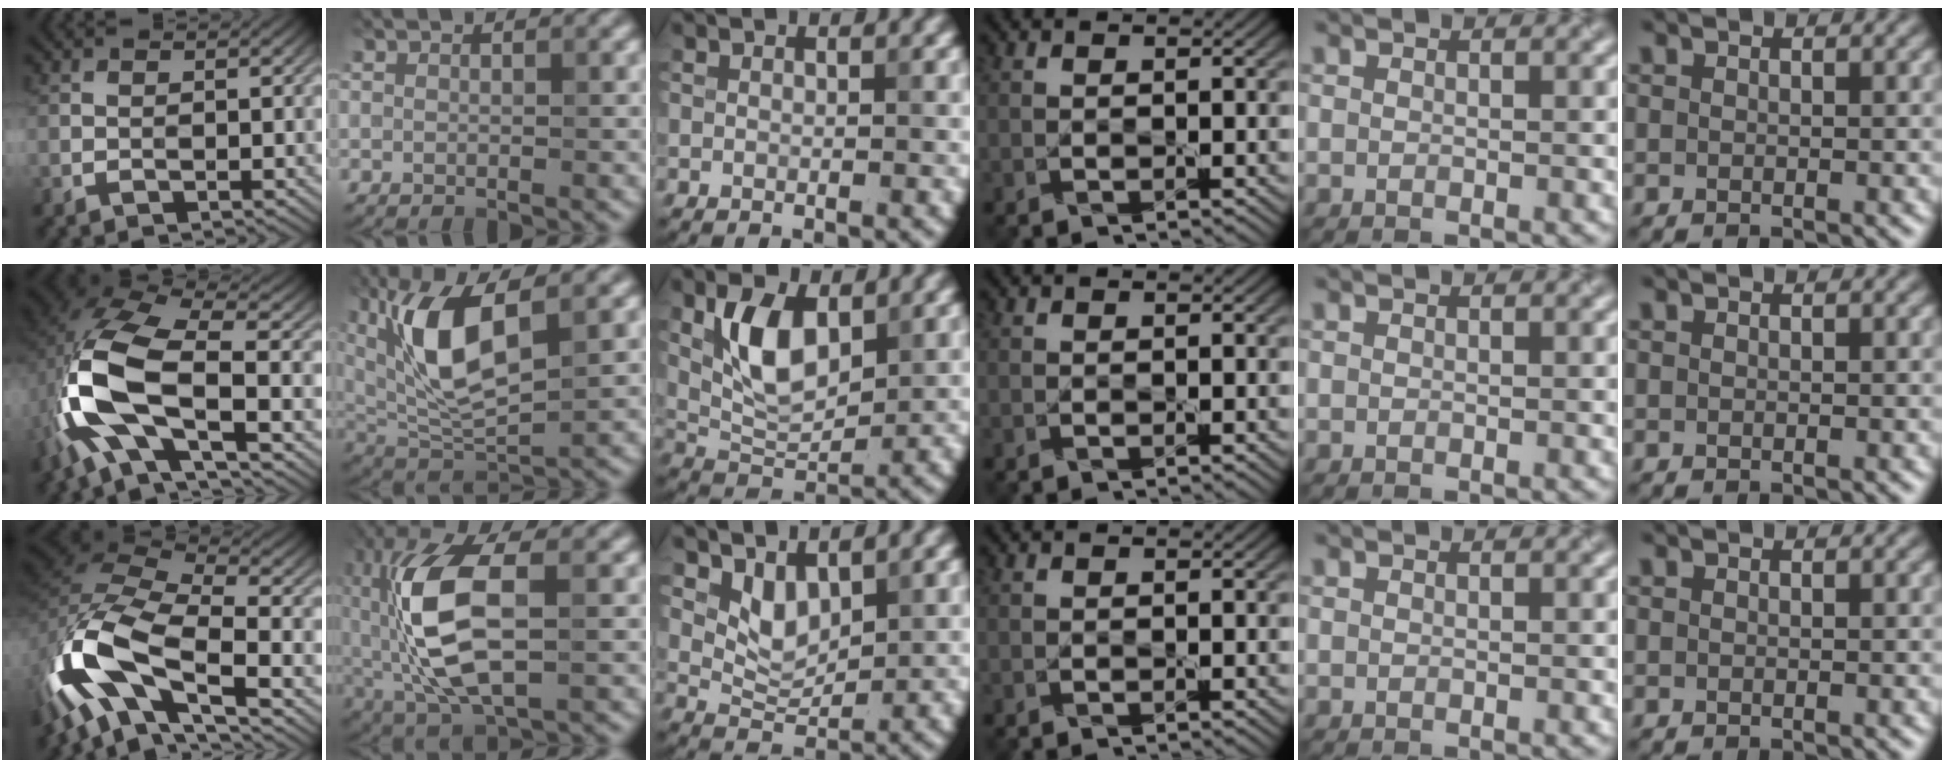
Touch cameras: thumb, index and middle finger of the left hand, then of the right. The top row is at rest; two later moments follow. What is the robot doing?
{"motion": "lift_and_place", "object": "knife"}